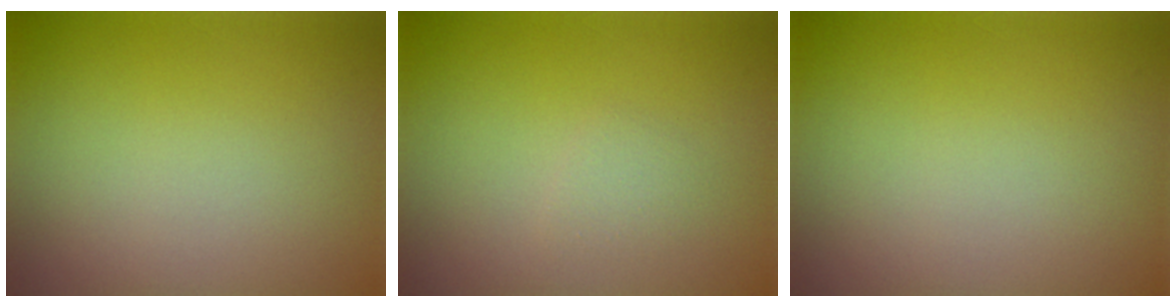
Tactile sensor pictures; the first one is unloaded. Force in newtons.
{"total": 0.9, "press": 0.9, "slide": 0.1}
{"total": 0.0}